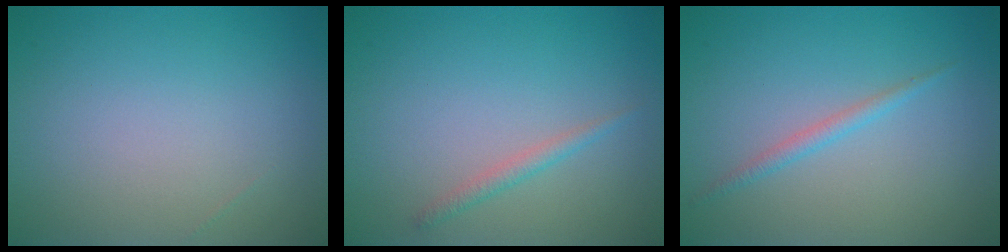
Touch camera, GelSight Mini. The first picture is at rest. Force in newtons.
{"total": 1.2, "press": 1.1, "slide": 0.0}
{"total": 1.2, "press": 1.2, "slide": 0.1}